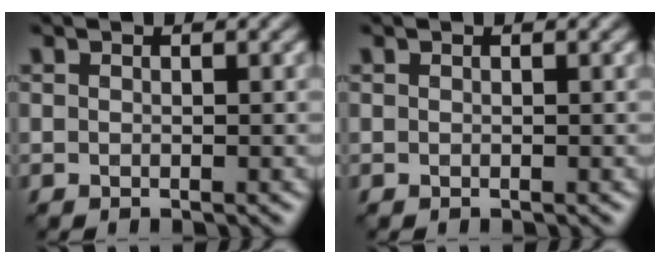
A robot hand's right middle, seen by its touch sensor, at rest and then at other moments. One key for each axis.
{"total": 0.0}